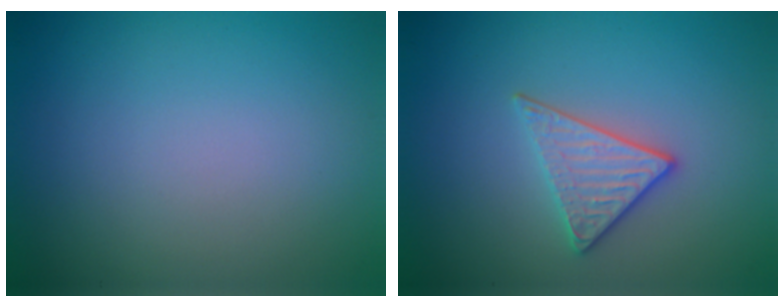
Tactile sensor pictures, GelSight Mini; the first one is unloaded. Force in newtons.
{"total": 2.8, "press": 2.6, "slide": 1.1}